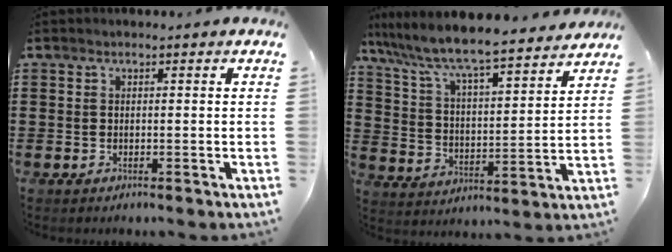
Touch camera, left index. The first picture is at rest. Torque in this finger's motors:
{"motor_torque": [2.14, 0.00, 0.41, 0.10]}